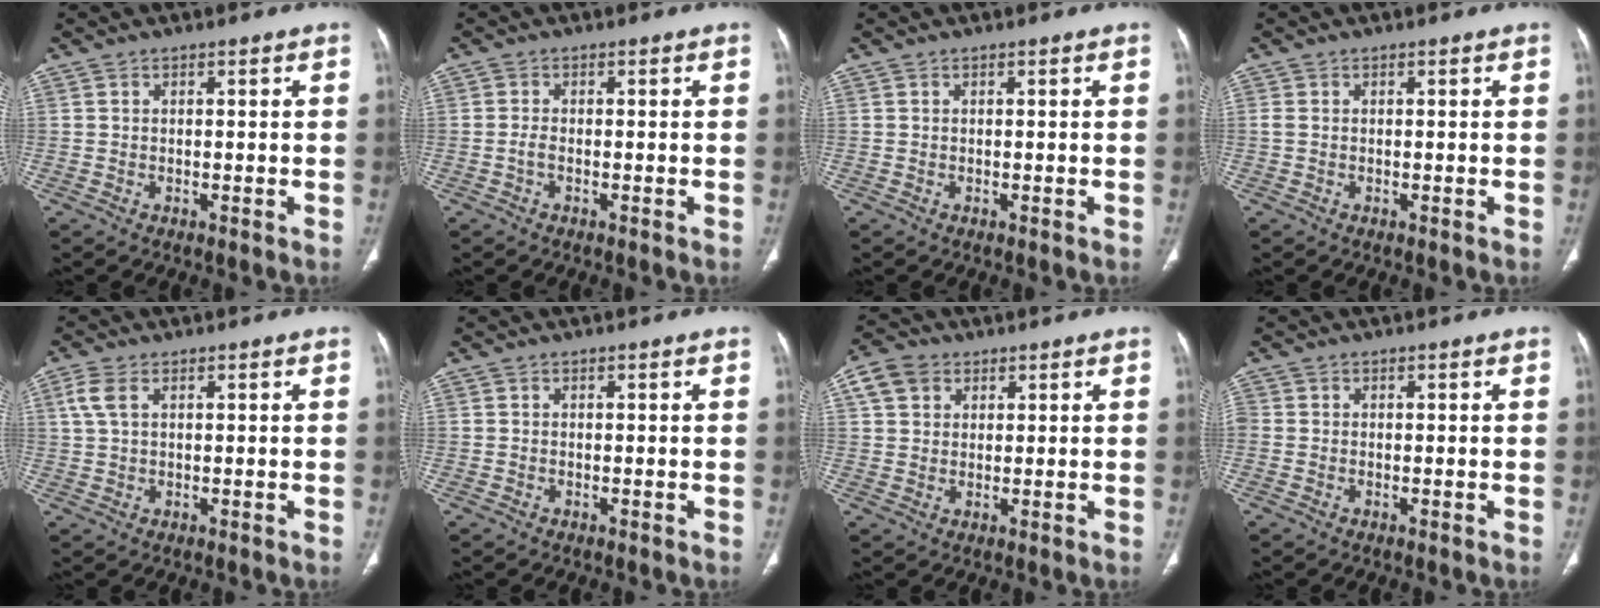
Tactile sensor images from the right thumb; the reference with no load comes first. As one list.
[{"total": 1.2, "force": [-0.5, 0.5, 1.0], "torque": [-0.023, 0.000, -0.012]}, {"total": 0.0}, {"total": 0.7, "force": [0.0, 0.4, 0.5], "torque": [-0.015, -0.001, 0.000]}, {"total": 3.8, "force": [1.4, 2.1, 2.9], "torque": [-0.078, 0.013, 0.033]}, {"total": 0.0}, {"total": 6.0, "force": [2.6, 4.7, 2.7], "torque": [-0.039, 0.007, 0.048]}, {"total": 0.9, "force": [-0.3, 0.5, 0.7], "torque": [-0.026, -0.001, -0.010]}]